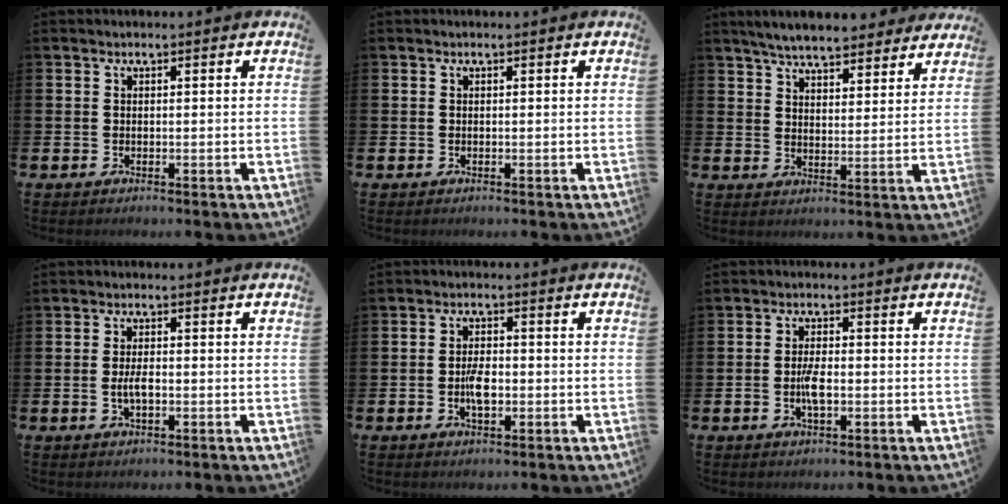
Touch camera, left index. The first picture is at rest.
{"total": 0.0}
{"total": 6.4, "force": [6.2, 1.0, 1.5], "torque": [-0.044, -0.030, 0.110]}
{"total": 2.7, "force": [-0.4, 1.1, 2.4], "torque": [-0.037, -0.003, -0.008]}
{"total": 3.6, "force": [-0.6, 1.7, 3.1], "torque": [-0.041, -0.002, -0.014]}
{"total": 3.3, "force": [-0.5, 1.3, 3.0], "torque": [-0.047, -0.002, -0.011]}